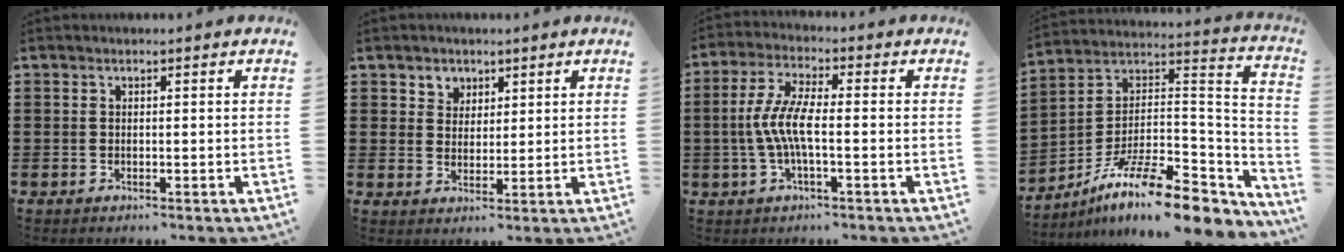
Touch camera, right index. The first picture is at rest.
{"total": 3.1, "force": [1.8, 2.6, -0.1], "torque": [-0.013, 0.011, 0.032]}
{"total": 6.7, "force": [-1.4, 1.7, 6.3], "torque": [-0.152, -0.014, -0.037]}
{"total": 13.2, "force": [-9.3, 3.6, 8.6], "torque": [-0.150, 0.016, -0.168]}